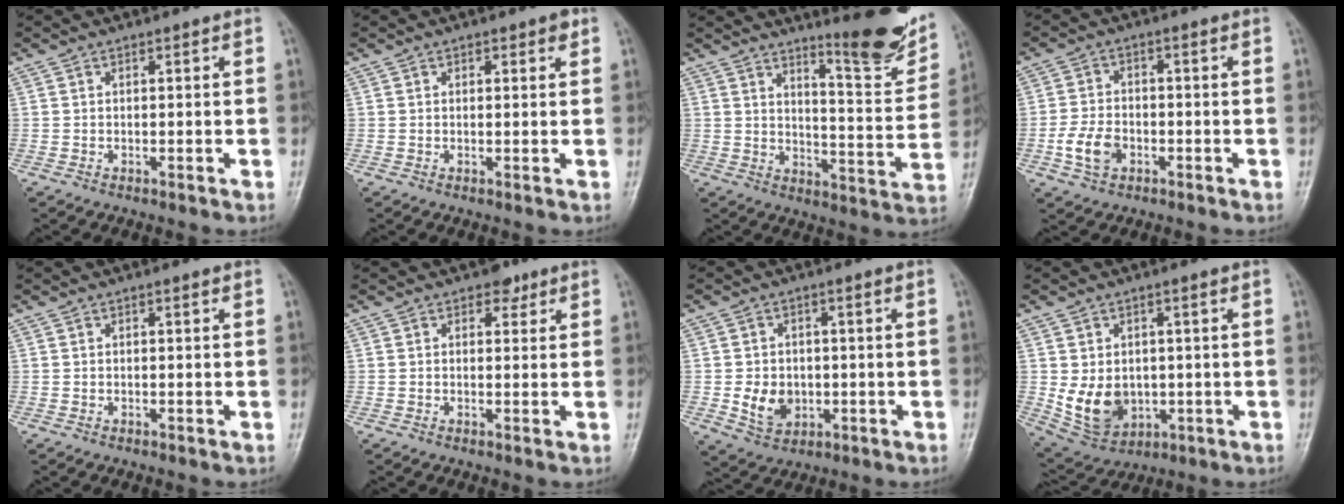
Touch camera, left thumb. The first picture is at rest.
{"total": 1.7, "force": [0.9, 0.9, 1.0], "torque": [-0.003, -0.002, 0.011]}
{"total": 14.1, "force": [10.5, 2.6, 9.1], "torque": [-0.095, -0.079, 0.150]}
{"total": 6.0, "force": [-2.2, 4.1, 3.8], "torque": [-0.068, 0.010, -0.043]}
{"total": 0.0}
{"total": 2.4, "force": [1.4, 1.7, 1.0], "torque": [0.004, -0.004, 0.014]}
{"total": 6.6, "force": [-0.9, 5.3, 3.8], "torque": [-0.047, -0.001, -0.006]}
{"total": 9.3, "force": [-0.5, 7.2, 5.9], "torque": [-0.082, -0.010, 0.014]}